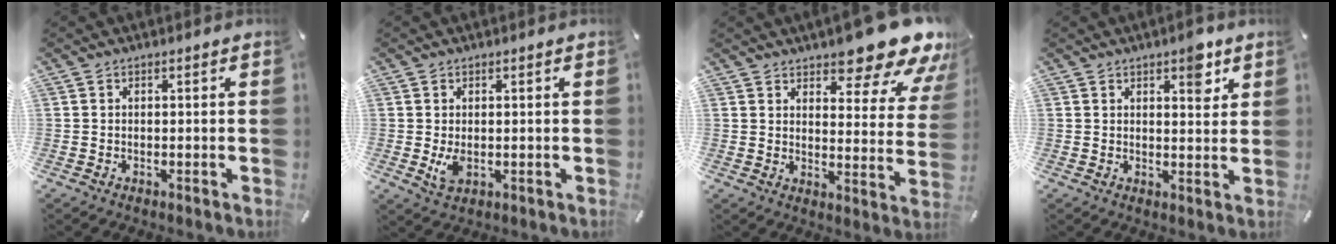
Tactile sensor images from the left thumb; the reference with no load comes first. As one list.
[{"total": 3.9, "force": [-0.2, 2.3, 3.2], "torque": [-0.070, -0.008, -0.007]}, {"total": 14.4, "force": [11.7, 4.6, 7.1], "torque": [-0.091, -0.094, 0.196]}, {"total": 5.7, "force": [3.4, 2.6, 3.7], "torque": [-0.025, -0.023, 0.049]}]